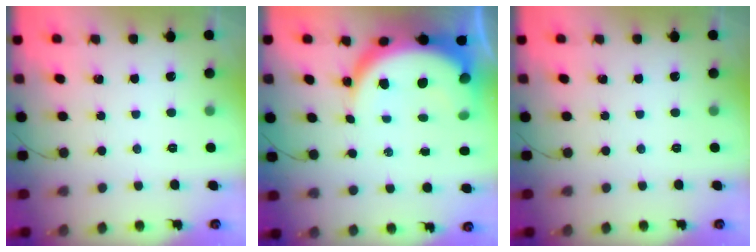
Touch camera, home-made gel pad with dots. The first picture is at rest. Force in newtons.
{"total": 13.2, "press": 13.1, "slide": 1.4}
{"total": 0.0}